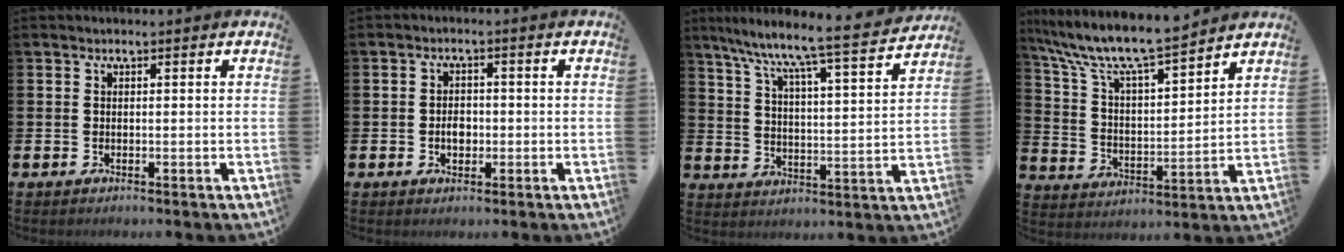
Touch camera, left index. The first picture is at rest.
{"total": 2.5, "force": [-0.4, 1.8, 1.7], "torque": [-0.010, -0.003, -0.014]}
{"total": 8.3, "force": [7.5, -0.1, 3.5], "torque": [-0.095, -0.064, 0.121]}
{"total": 9.9, "force": [9.1, 1.2, 3.8], "torque": [-0.112, -0.056, 0.155]}